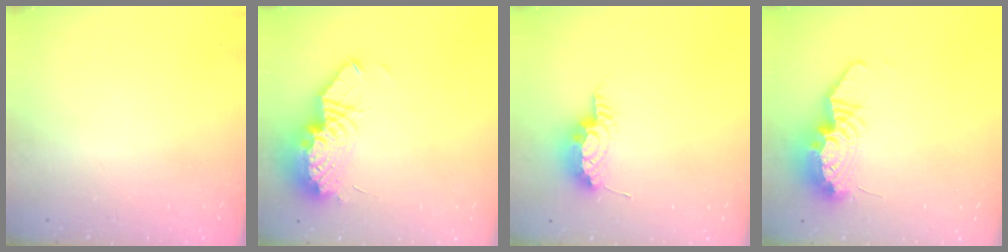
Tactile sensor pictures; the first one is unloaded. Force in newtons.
{"total": 14.6, "press": 14.5, "slide": 1.3}
{"total": 15.7, "press": 10.9, "slide": 11.3}
{"total": 13.3, "press": 13.2, "slide": 1.7}